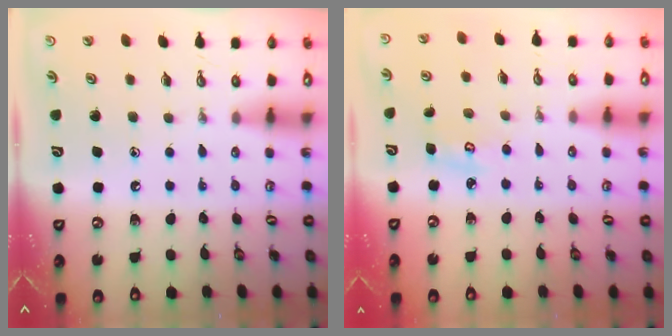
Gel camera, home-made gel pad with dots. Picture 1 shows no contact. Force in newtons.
{"total": 4.1, "press": 4.1, "slide": 0.3}